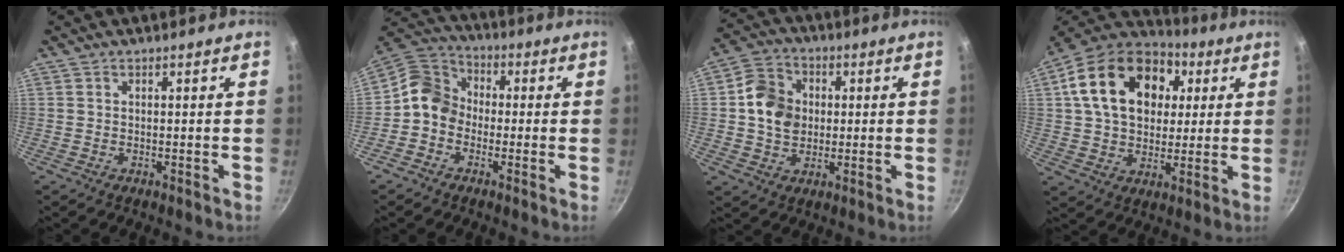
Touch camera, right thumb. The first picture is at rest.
{"total": 8.4, "force": [-1.5, 7.1, 4.3], "torque": [-0.052, 0.035, -0.056]}
{"total": 10.1, "force": [0.9, 8.2, 5.7], "torque": [-0.081, 0.012, 0.003]}
{"total": 21.9, "force": [5.9, 15.5, 14.3], "torque": [-0.227, 0.016, 0.089]}